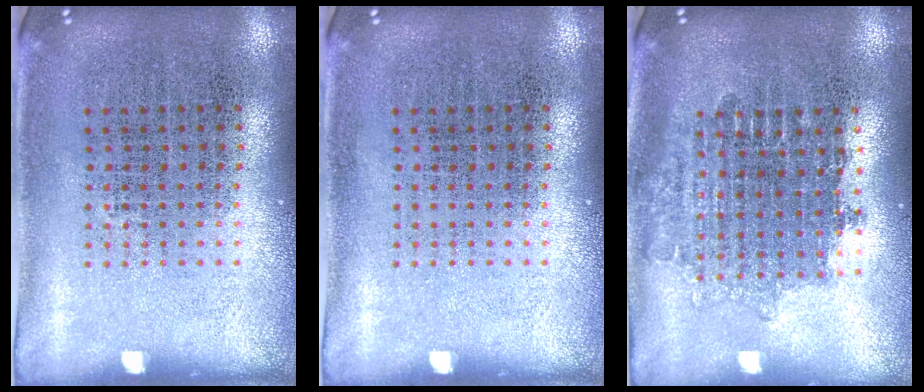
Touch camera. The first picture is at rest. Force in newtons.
{"total": 0.0}
{"total": 1.7, "press": 1.4, "slide": 1.0}